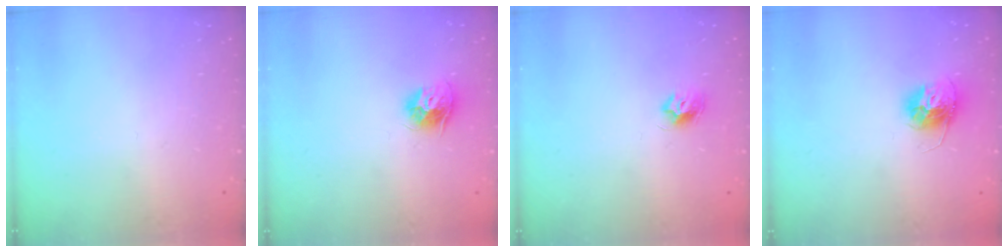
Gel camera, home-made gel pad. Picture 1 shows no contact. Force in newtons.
{"total": 9.5, "press": 9.5, "slide": 0.3}
{"total": 7.1, "press": 7.1, "slide": 0.5}
{"total": 11.9, "press": 11.9, "slide": 1.0}